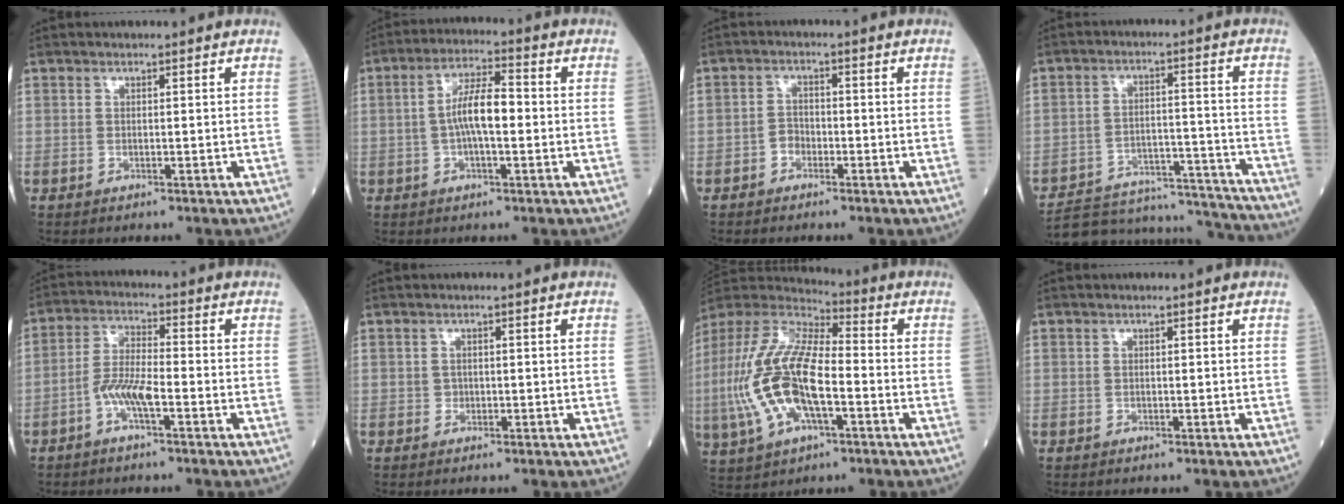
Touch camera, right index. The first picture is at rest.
{"total": 7.2, "force": [-0.4, 1.9, 7.0], "torque": [-0.135, 0.016, -0.011]}
{"total": 2.1, "force": [-1.3, 1.5, 0.8], "torque": [-0.007, 0.008, -0.027]}
{"total": 19.1, "force": [-18.6, 3.1, 3.4], "torque": [-0.066, 0.023, -0.260]}
{"total": 5.8, "force": [-2.5, 1.1, 5.1], "torque": [-0.110, 0.009, -0.051]}
{"total": 0.6, "force": [-0.3, 0.6, 0.0], "torque": [0.006, 0.005, -0.007]}
{"total": 17.7, "force": [-3.4, 6.7, 16.1], "torque": [-0.359, 0.001, -0.066]}
{"total": 0.0}